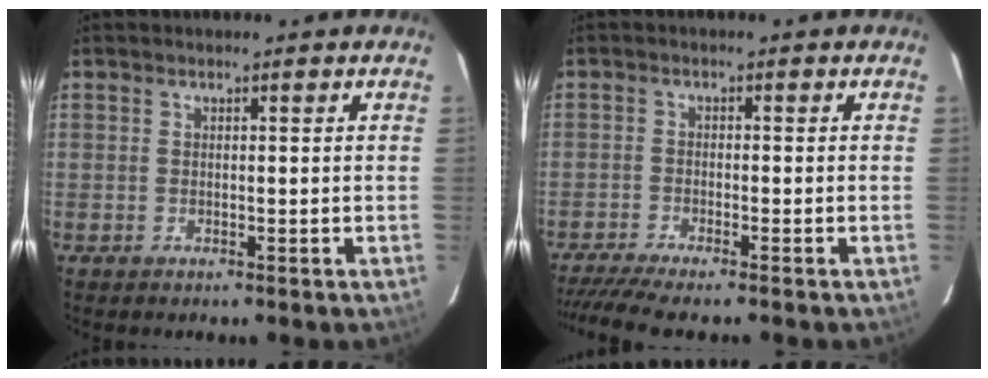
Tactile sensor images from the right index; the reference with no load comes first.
{"total": 8.0, "force": [-6.9, -0.1, 4.1], "torque": [-0.063, -0.016, -0.113]}